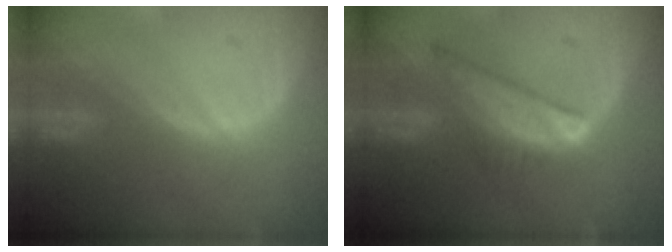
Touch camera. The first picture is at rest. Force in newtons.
{"total": 7.9, "press": 6.7, "slide": 4.3}